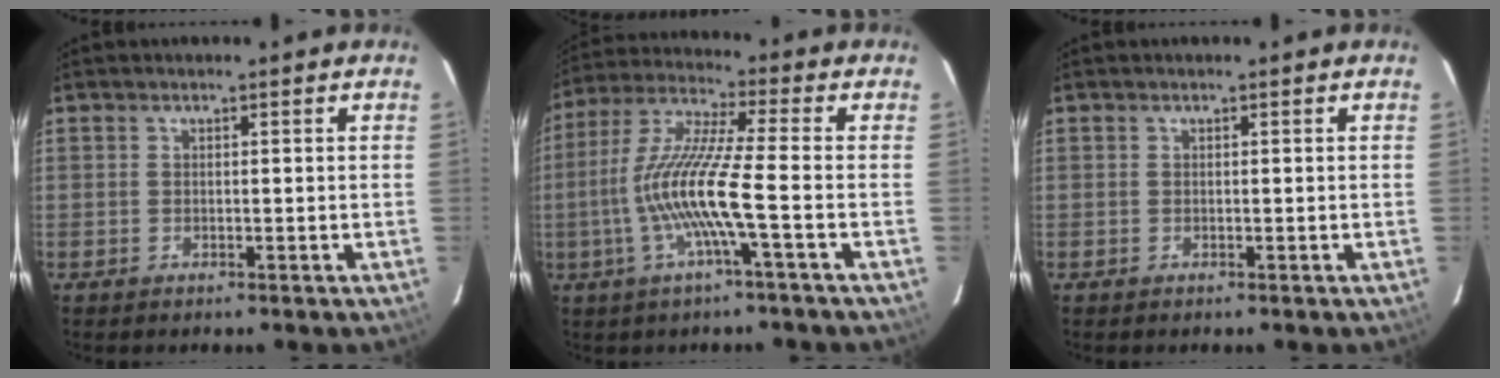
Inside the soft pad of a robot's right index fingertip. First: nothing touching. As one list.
[{"total": 12.8, "force": [-3.5, -0.4, 12.3], "torque": [-0.250, -0.002, -0.070]}, {"total": 0.0}]